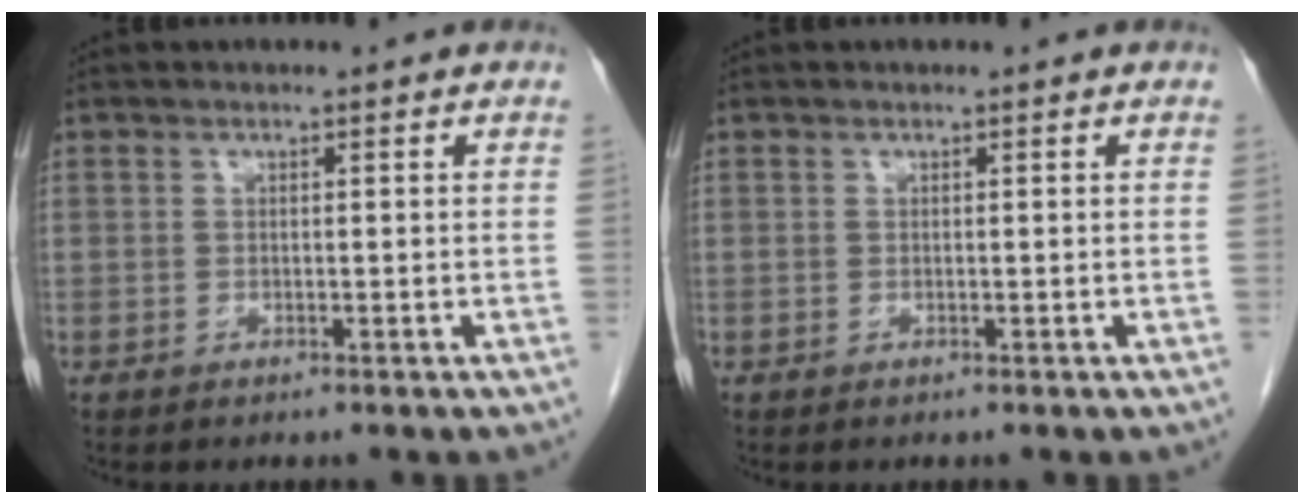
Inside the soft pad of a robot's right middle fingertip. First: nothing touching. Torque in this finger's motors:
{"motor_torque": [-0.04, -0.03, 0.00, 0.00]}